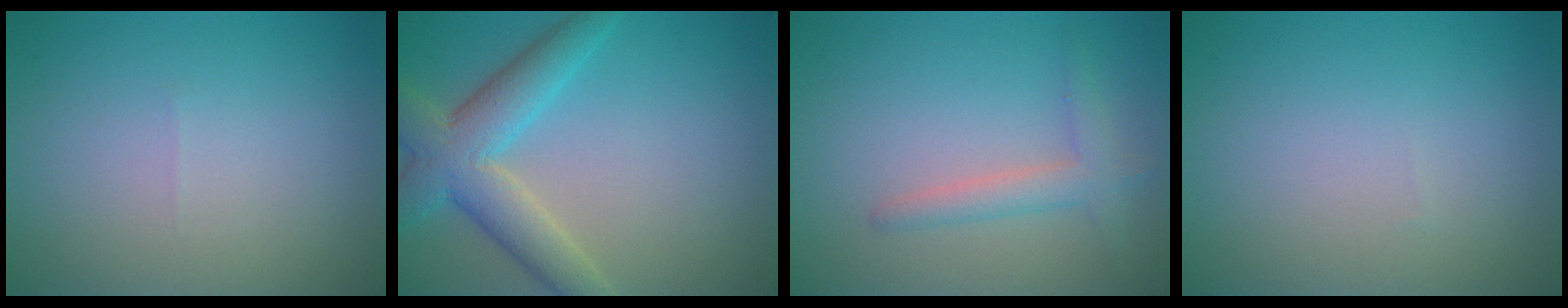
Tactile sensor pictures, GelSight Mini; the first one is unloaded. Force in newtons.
{"total": 6.0, "press": 6.0, "slide": 0.3}
{"total": 2.3, "press": 2.3, "slide": 0.1}
{"total": 0.0}